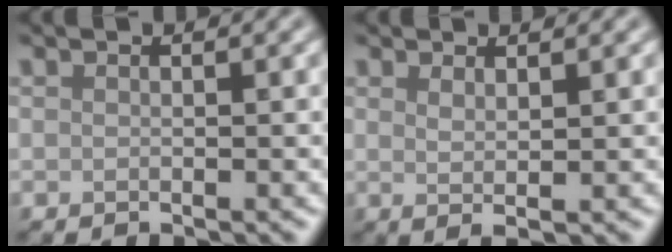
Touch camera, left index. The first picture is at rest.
{"total": 1.7, "force": [0.7, 0.5, 1.5], "torque": [-0.022, -0.005, 0.009]}